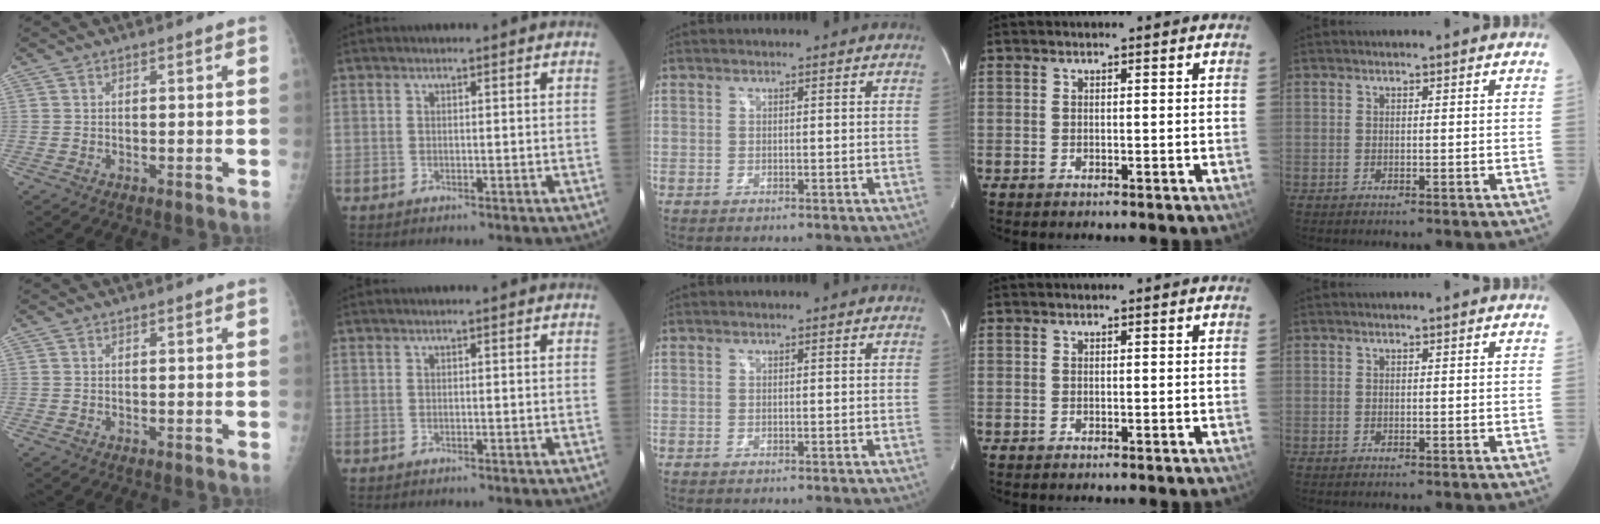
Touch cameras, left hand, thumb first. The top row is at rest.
{}